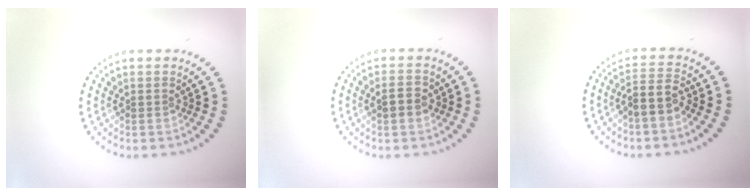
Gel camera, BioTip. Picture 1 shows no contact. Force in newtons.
{"total": 1.5, "press": 1.5, "slide": 0.1}
{"total": 2.5, "press": 2.1, "slide": 1.3}